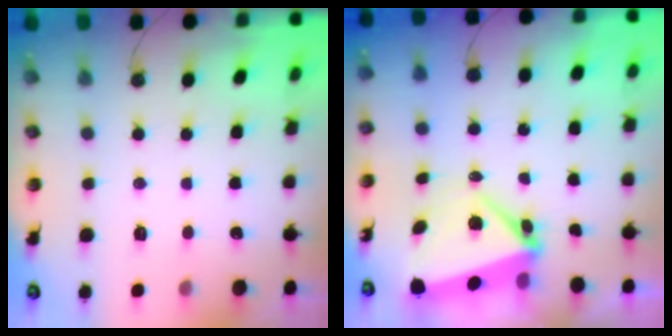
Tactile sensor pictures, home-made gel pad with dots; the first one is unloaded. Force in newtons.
{"total": 5.1, "press": 4.8, "slide": 1.7}